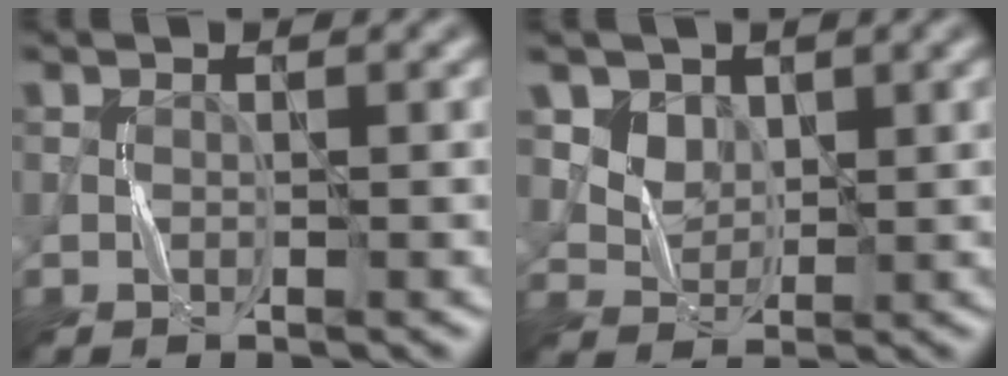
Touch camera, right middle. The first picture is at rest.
{"total": 3.8, "force": [2.0, 2.8, 1.6], "torque": [-0.051, -0.017, 0.063]}